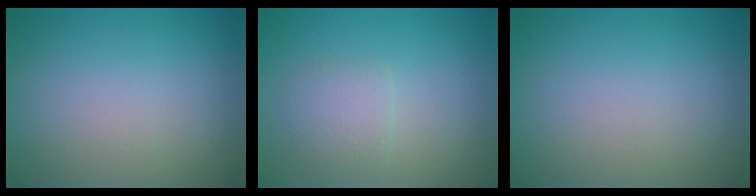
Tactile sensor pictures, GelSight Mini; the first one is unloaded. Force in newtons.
{"total": 1.9, "press": 1.9, "slide": 0.1}
{"total": 0.0}